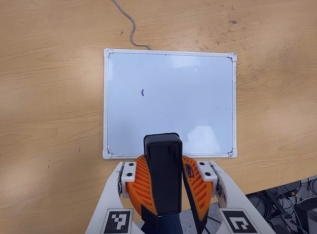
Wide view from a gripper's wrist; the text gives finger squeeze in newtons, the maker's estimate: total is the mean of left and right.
{"total": 10.9, "left": 10.7, "right": 11.1}